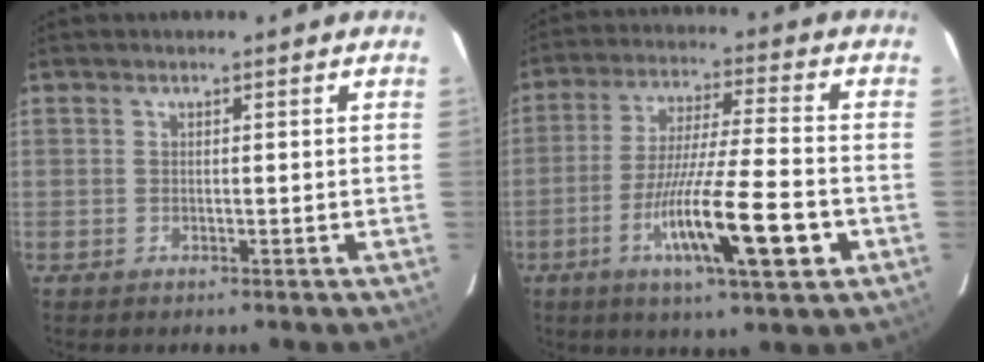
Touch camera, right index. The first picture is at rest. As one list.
[{"total": 15.1, "force": [-5.4, 0.8, 14.1], "torque": [-0.250, -0.019, -0.091]}]